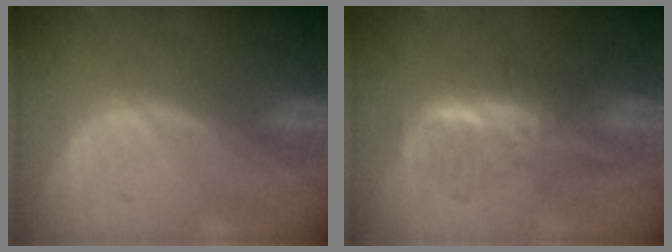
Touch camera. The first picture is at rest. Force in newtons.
{"total": 5.9, "press": 5.7, "slide": 1.7}